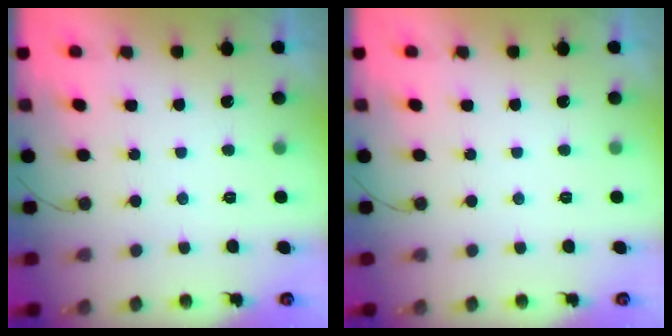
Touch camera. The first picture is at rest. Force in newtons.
{"total": 0.0}